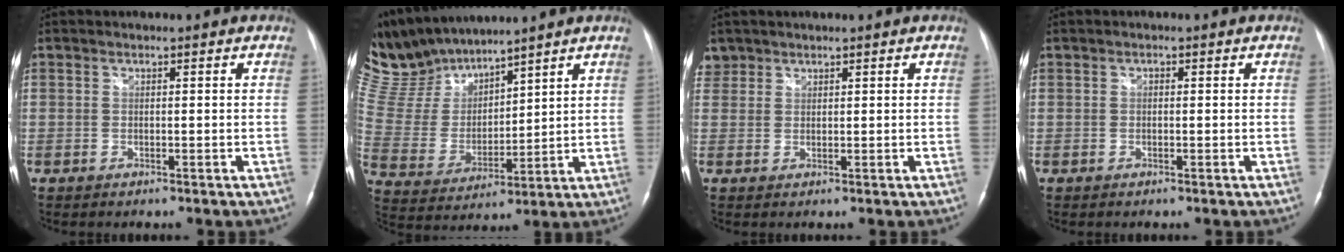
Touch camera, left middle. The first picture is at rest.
{"total": 12.5, "force": [11.8, 2.6, 3.2], "torque": [-0.089, 0.012, 0.251]}
{"total": 2.5, "force": [1.9, 1.7, -0.2], "torque": [0.009, 0.010, 0.035]}
{"total": 0.0}